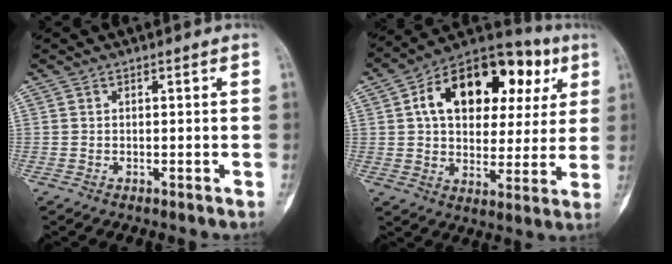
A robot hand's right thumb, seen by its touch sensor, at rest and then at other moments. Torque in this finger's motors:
{"motor_torque": [-1.35, 2.38, 1.74, 0.81, 0.14]}